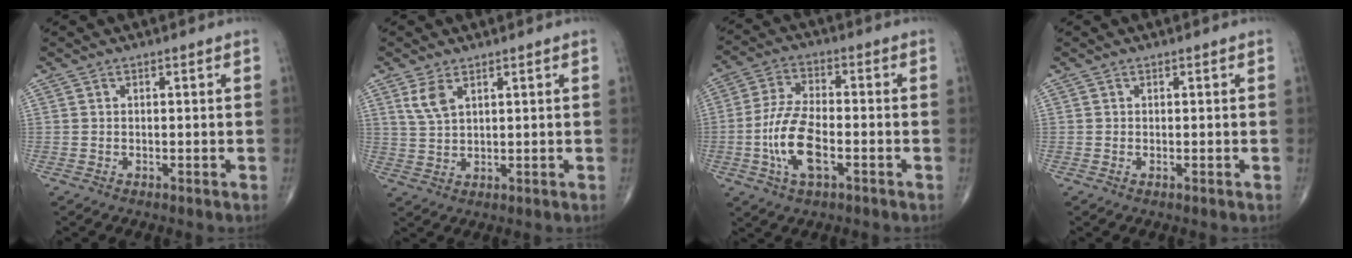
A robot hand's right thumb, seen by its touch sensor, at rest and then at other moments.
{"total": 4.1, "force": [2.2, 1.9, 2.9], "torque": [-0.060, -0.005, 0.052]}
{"total": 10.9, "force": [-3.1, 4.8, 9.3], "torque": [-0.189, 0.014, -0.063]}
{"total": 0.0}